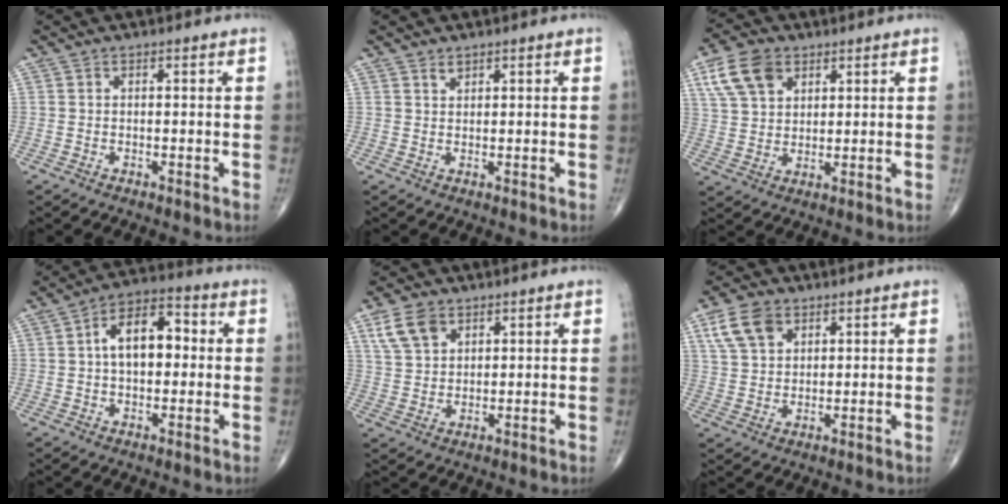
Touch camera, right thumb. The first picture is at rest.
{"total": 1.2, "force": [1.0, 0.6, 0.4], "torque": [0.000, -0.008, 0.017]}
{"total": 9.5, "force": [4.6, 6.2, 5.4], "torque": [-0.090, -0.007, 0.090]}
{"total": 10.3, "force": [1.0, 6.1, 8.3], "torque": [-0.123, 0.023, 0.007]}
{"total": 6.8, "force": [3.7, 4.3, 3.7], "torque": [-0.061, -0.010, 0.077]}
{"total": 7.9, "force": [4.0, 5.2, 4.4], "torque": [-0.071, -0.008, 0.079]}